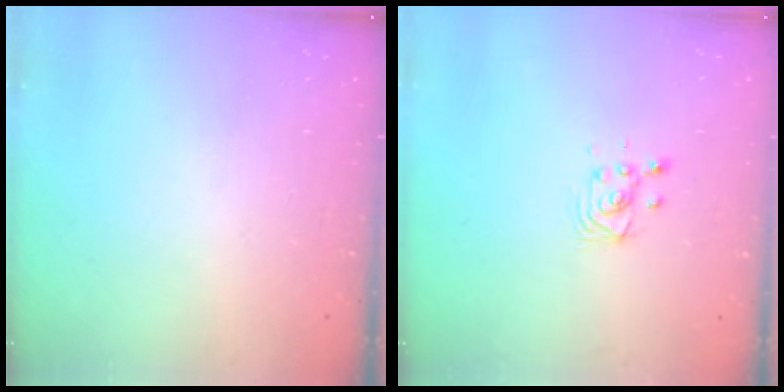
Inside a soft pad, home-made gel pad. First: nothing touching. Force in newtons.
{"total": 3.2, "press": 3.2, "slide": 0.6}